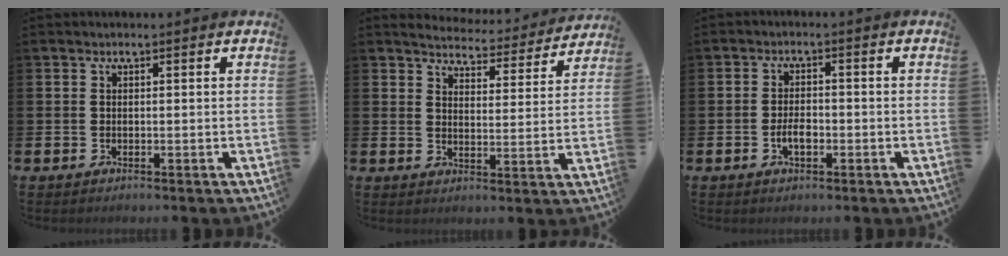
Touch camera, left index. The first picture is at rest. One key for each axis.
{"total": 4.3, "fx": 4.3, "fy": 0.7, "fz": 0.4, "tx": -0.018, "ty": -0.039, "tz": 0.069}
{"total": 2.7, "fx": -0.8, "fy": 1.4, "fz": 2.2, "tx": -0.032, "ty": 0.001, "tz": -0.018}